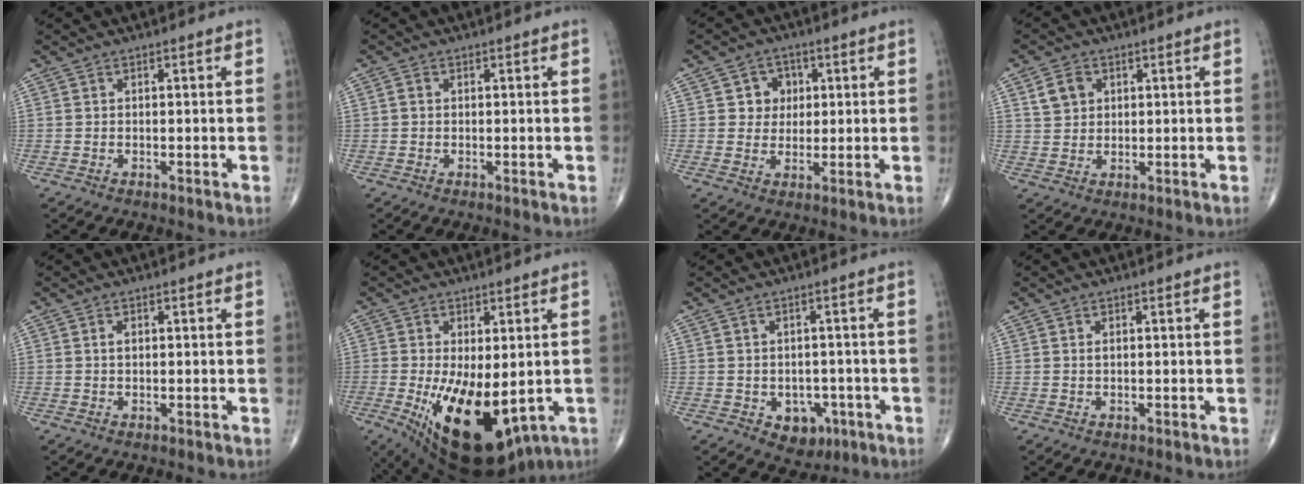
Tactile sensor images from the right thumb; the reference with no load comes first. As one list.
[{"total": 0.8, "force": [0.1, 0.7, 0.4], "torque": [-0.008, 0.002, 0.001]}, {"total": 5.4, "force": [1.4, 4.9, 1.7], "torque": [0.009, 0.002, 0.017]}, {"total": 4.8, "force": [1.9, 3.8, 2.2], "torque": [-0.024, -0.006, 0.038]}, {"total": 1.4, "force": [0.4, 0.9, 1.1], "torque": [-0.019, 0.002, 0.007]}, {"total": 17.9, "force": [-4.1, 8.7, 15.1], "torque": [-0.233, -0.023, -0.031]}, {"total": 6.2, "force": [-2.3, 4.7, 3.4], "torque": [-0.012, 0.013, -0.020]}, {"total": 0.9, "force": [0.3, 0.5, 0.7], "torque": [-0.015, 0.003, 0.007]}]